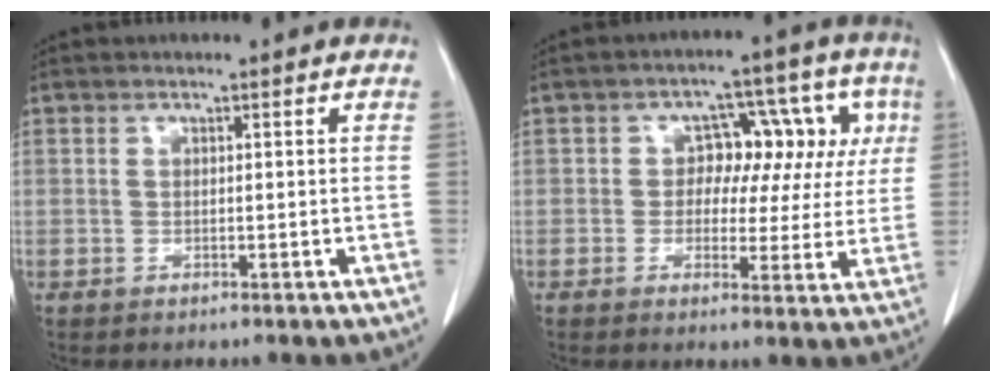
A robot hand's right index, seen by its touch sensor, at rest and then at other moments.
{"total": 9.5, "force": [1.9, 6.4, 6.7], "torque": [-0.058, 0.038, 0.021]}